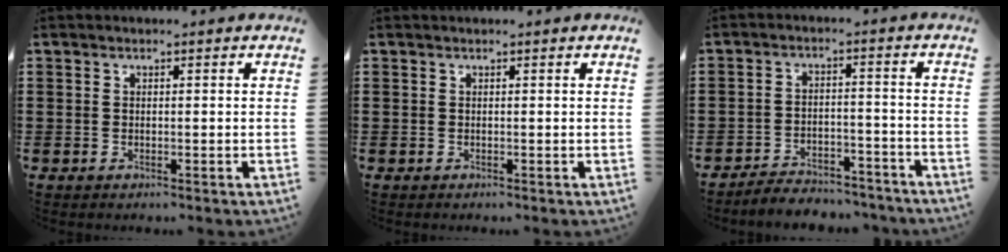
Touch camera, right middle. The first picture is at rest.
{"total": 0.0}
{"total": 4.4, "force": [-4.3, 0.6, 0.2], "torque": [-0.007, 0.011, -0.092]}